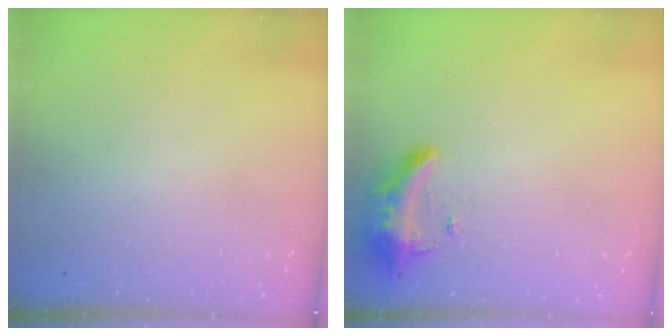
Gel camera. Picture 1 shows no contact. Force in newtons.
{"total": 10.4, "press": 9.8, "slide": 3.5}